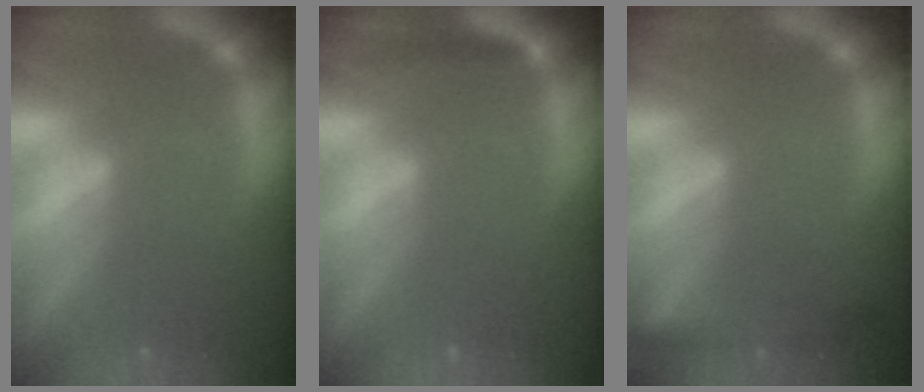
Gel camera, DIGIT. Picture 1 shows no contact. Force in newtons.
{"total": 1.4}
{"total": 2.9}